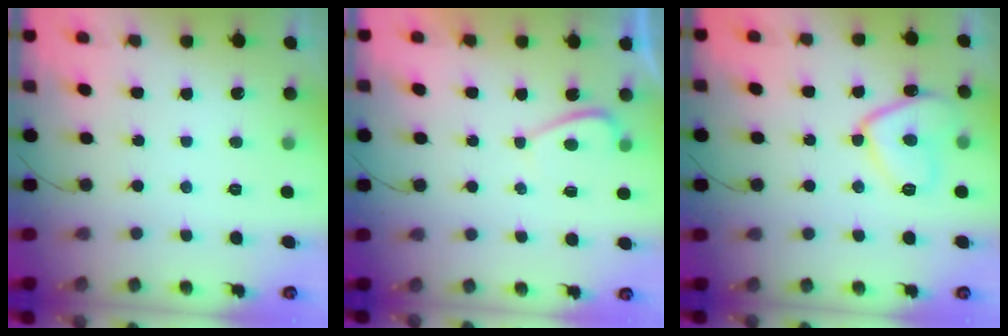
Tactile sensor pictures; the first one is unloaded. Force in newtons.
{"total": 2.3, "press": 2.2, "slide": 0.8}
{"total": 12.0, "press": 12.0, "slide": 1.3}